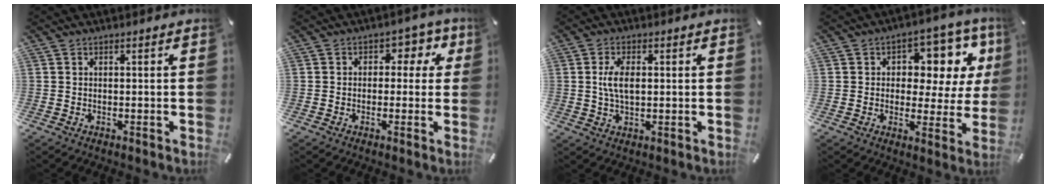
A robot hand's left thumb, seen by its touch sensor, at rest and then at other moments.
{"total": 5.1, "force": [1.0, 4.0, 2.9], "torque": [-0.024, 0.000, 0.008]}
{"total": 5.2, "force": [0.8, 2.8, 4.4], "torque": [-0.113, 0.001, 0.005]}
{"total": 10.8, "force": [4.1, 7.3, 6.8], "torque": [-0.080, -0.034, 0.067]}